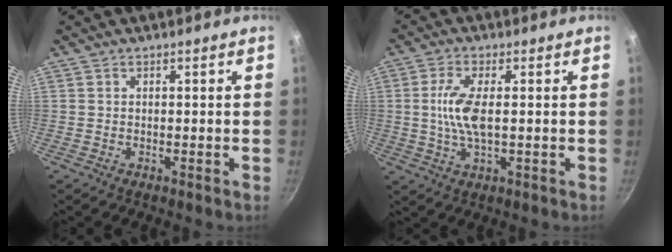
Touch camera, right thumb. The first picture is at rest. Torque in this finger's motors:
{"motor_torque": [1.28, 1.53, 0.88, -0.24, 0.15]}